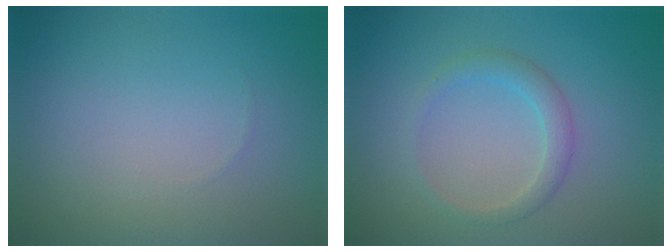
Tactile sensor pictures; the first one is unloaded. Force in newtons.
{"total": 2.0, "press": 2.0, "slide": 0.1}